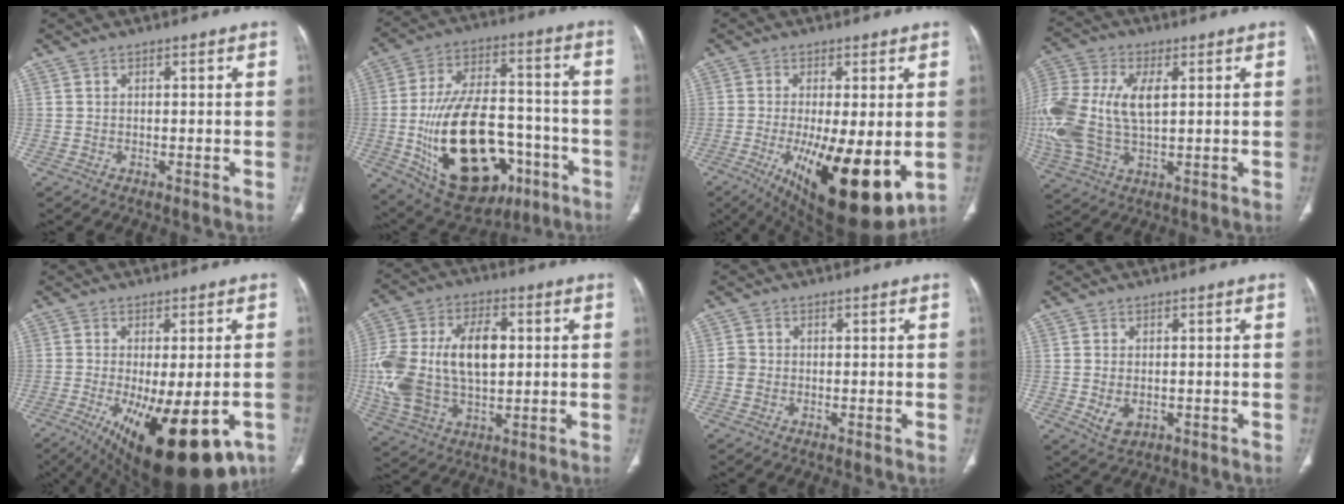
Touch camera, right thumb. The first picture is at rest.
{"total": 28.1, "force": [-8.4, 16.0, 21.5], "torque": [-0.375, 0.029, -0.109]}
{"total": 18.7, "force": [-4.6, 6.1, 17.1], "torque": [-0.254, -0.035, -0.051]}
{"total": 20.7, "force": [2.1, 11.8, 16.8], "torque": [-0.421, 0.005, 0.042]}
{"total": 21.4, "force": [-9.4, 8.1, 17.4], "torque": [-0.232, -0.025, -0.123]}
{"total": 21.0, "force": [1.3, 12.4, 16.8], "torque": [-0.349, 0.010, 0.030]}
{"total": 1.8, "force": [-0.3, 1.6, 0.7], "torque": [-0.010, 0.005, -0.009]}
{"total": 4.1, "force": [-0.8, 2.8, 2.9], "torque": [-0.052, -0.003, -0.002]}